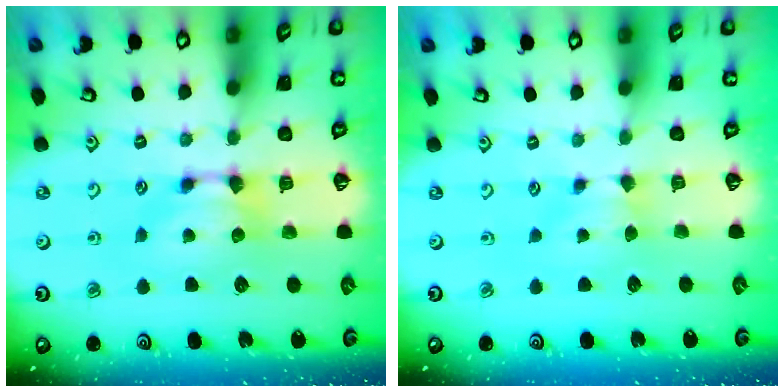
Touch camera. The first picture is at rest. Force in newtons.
{"total": 2.0, "press": 1.9, "slide": 0.7}